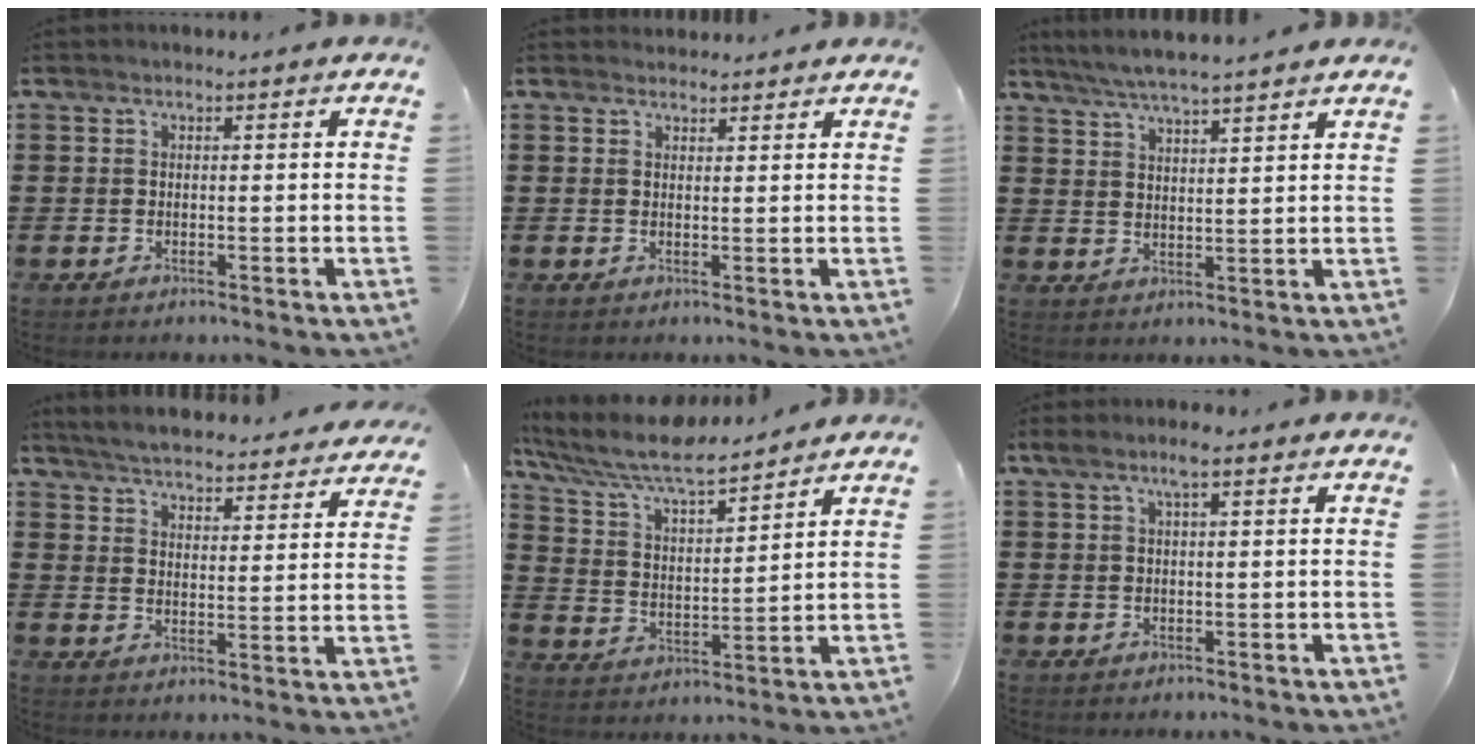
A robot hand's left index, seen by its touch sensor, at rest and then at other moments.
{"total": 1.6, "force": [1.6, 0.4, 0.0], "torque": [-0.004, 0.003, 0.031]}
{"total": 4.6, "force": [4.2, -0.2, 1.7], "torque": [-0.046, -0.017, 0.074]}
{"total": 4.9, "force": [4.9, -0.2, 0.7], "torque": [-0.038, -0.035, 0.081]}
{"total": 8.5, "force": [7.6, 1.4, 3.7], "torque": [-0.104, -0.039, 0.128]}
{"total": 3.1, "force": [1.4, 0.5, 2.7], "torque": [-0.055, 0.004, 0.023]}